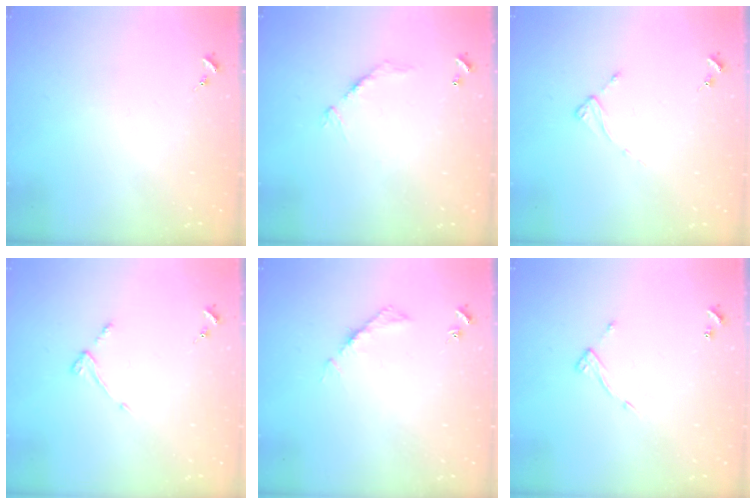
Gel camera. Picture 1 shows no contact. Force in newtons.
{"total": 9.1, "press": 9.1, "slide": 0.8}
{"total": 2.4, "press": 2.4, "slide": 0.3}
{"total": 3.7, "press": 3.7, "slide": 0.5}
{"total": 4.2, "press": 4.1, "slide": 0.6}
{"total": 7.2, "press": 7.2, "slide": 0.5}